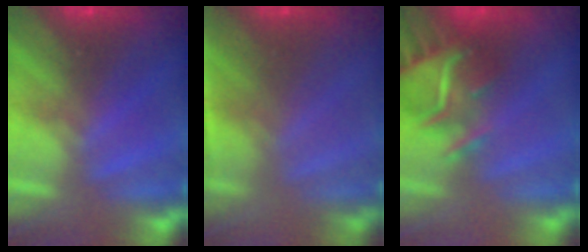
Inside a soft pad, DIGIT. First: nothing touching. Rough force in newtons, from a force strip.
{"total": 1.6}
{"total": 5.8}